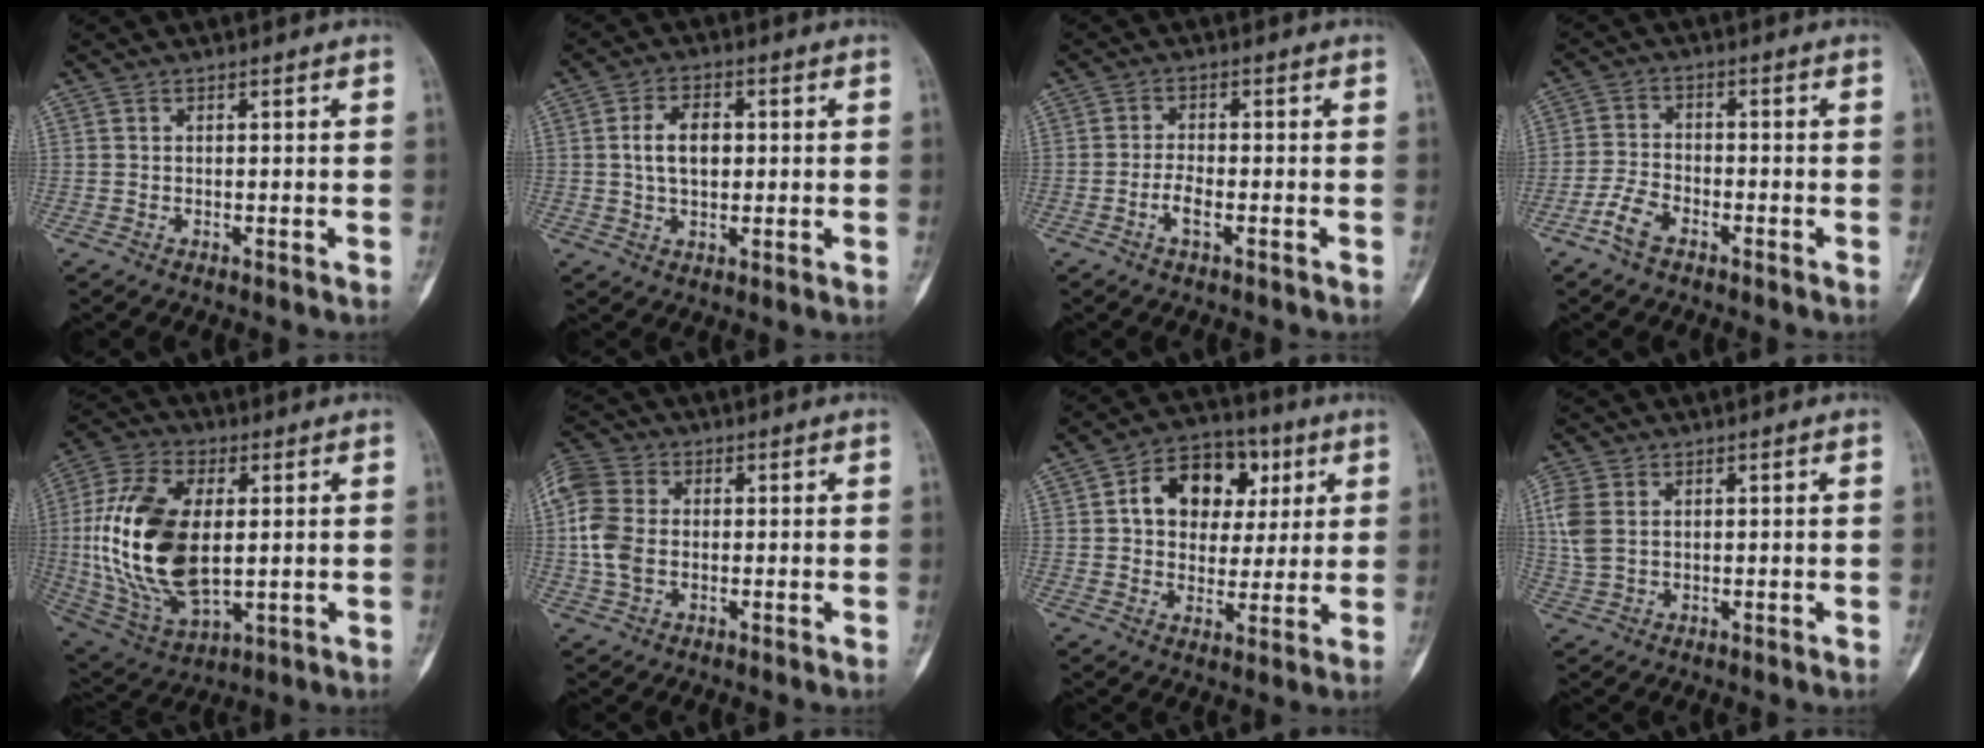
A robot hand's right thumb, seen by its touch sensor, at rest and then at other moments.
{"total": 6.5, "force": [0.7, 4.0, 5.1], "torque": [-0.080, 0.007, 0.011]}
{"total": 3.2, "force": [-1.5, 1.2, 2.6], "torque": [-0.052, 0.009, -0.032]}
{"total": 5.2, "force": [-3.4, 2.6, 3.0], "torque": [-0.061, 0.017, -0.068]}
{"total": 22.0, "force": [1.1, 12.0, 18.4], "torque": [-0.374, -0.010, 0.030]}
{"total": 9.3, "force": [-0.1, 6.8, 6.4], "torque": [-0.142, 0.015, -0.008]}
{"total": 14.4, "force": [3.9, 10.7, 8.8], "torque": [-0.089, 0.007, 0.057]}
{"total": 5.8, "force": [1.3, 4.0, 4.0], "torque": [-0.101, 0.004, 0.028]}